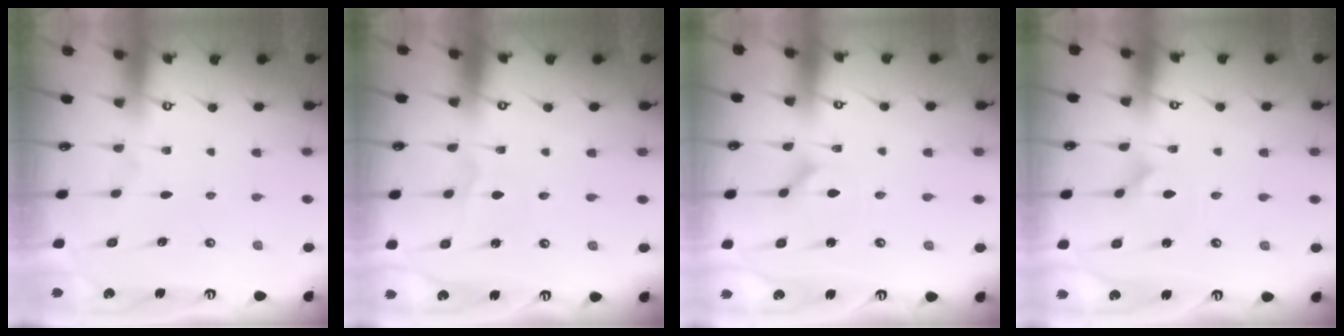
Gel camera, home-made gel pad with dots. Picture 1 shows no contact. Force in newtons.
{"total": 1.1, "press": 1.1, "slide": 0.0}
{"total": 2.1, "press": 2.1, "slide": 0.3}
{"total": 1.9, "press": 1.9, "slide": 0.0}